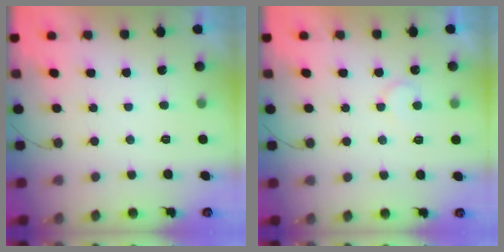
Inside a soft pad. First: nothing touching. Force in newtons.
{"total": 7.1, "press": 7.1, "slide": 0.6}